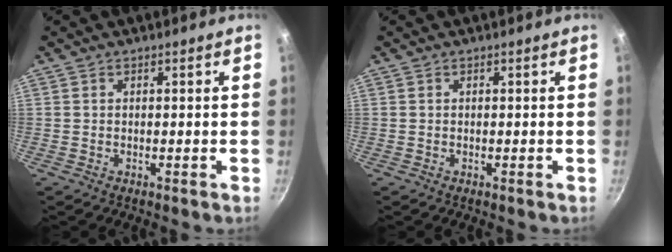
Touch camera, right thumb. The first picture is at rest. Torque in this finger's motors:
{"motor_torque": [0.00, 0.01, 0.12, 0.06, 0.02]}